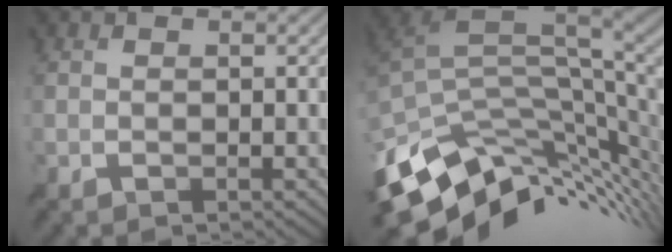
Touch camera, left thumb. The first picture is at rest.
{"total": 13.5, "force": [-4.1, 7.5, 10.4], "torque": [-0.223, -0.021, -0.068]}